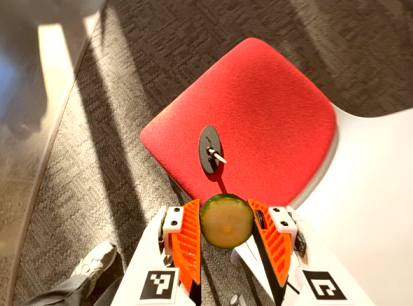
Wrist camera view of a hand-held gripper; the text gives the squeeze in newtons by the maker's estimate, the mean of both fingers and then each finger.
{"total": 7.4, "left": 7.7, "right": 7.0}